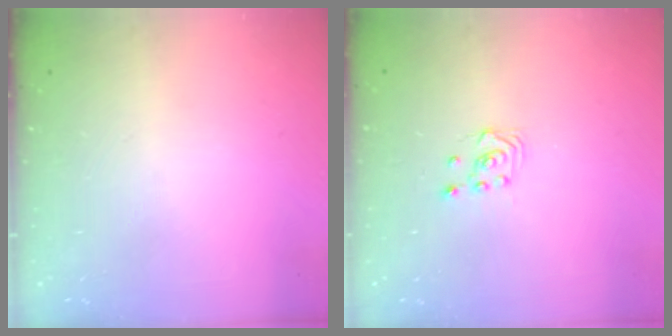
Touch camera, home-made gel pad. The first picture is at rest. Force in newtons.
{"total": 2.9, "press": 2.6, "slide": 1.4}